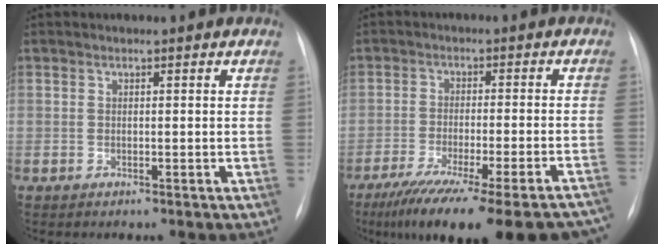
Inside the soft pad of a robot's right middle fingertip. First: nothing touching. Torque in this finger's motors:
{"motor_torque": [1.09, -1.05, 0.33, 0.11]}